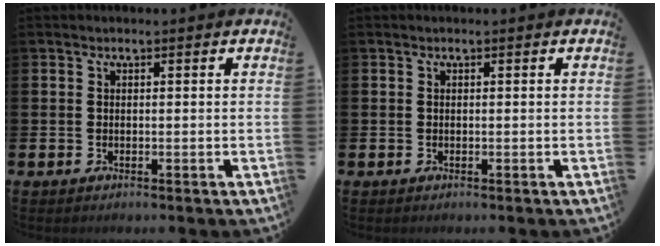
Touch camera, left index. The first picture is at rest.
{"total": 0.0}